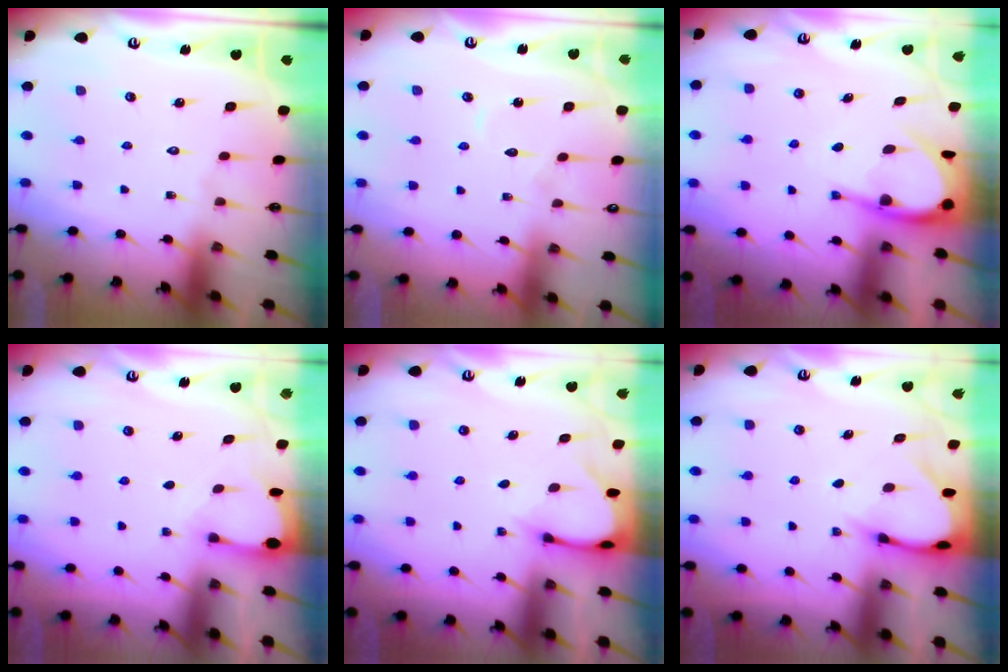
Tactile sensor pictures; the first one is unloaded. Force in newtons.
{"total": 3.9, "press": 3.9, "slide": 0.4}
{"total": 6.4, "press": 6.4, "slide": 0.5}
{"total": 2.0, "press": 2.0, "slide": 0.4}
{"total": 3.1, "press": 3.1, "slide": 0.2}
{"total": 3.3, "press": 3.3, "slide": 0.2}